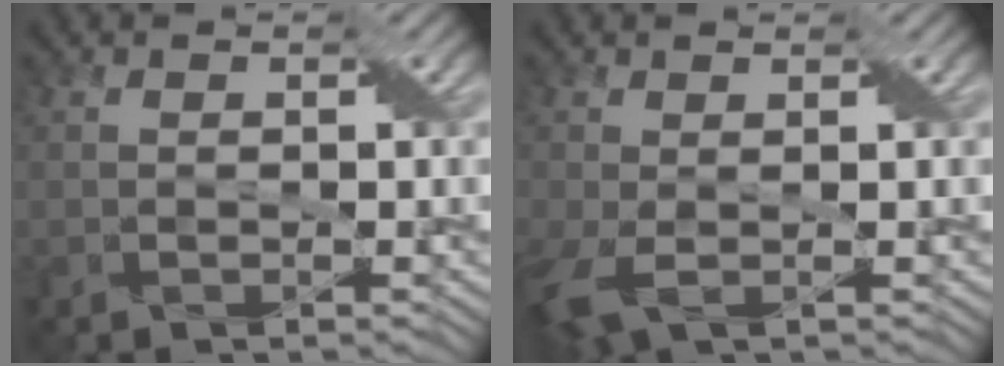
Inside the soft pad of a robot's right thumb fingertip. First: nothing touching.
{"total": 4.4, "force": [-1.0, 2.4, 3.6], "torque": [-0.103, -0.012, -0.020]}